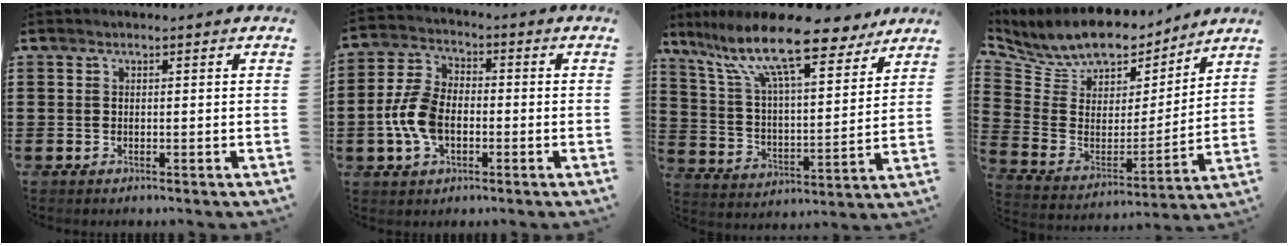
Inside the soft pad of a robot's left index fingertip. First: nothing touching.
{"total": 8.2, "force": [-1.7, 5.0, 6.2], "torque": [-0.156, 0.002, -0.040]}
{"total": 15.0, "force": [11.5, 3.0, 9.2], "torque": [-0.207, -0.055, 0.197]}
{"total": 9.5, "force": [8.6, 3.4, 1.9], "torque": [-0.082, -0.059, 0.153]}